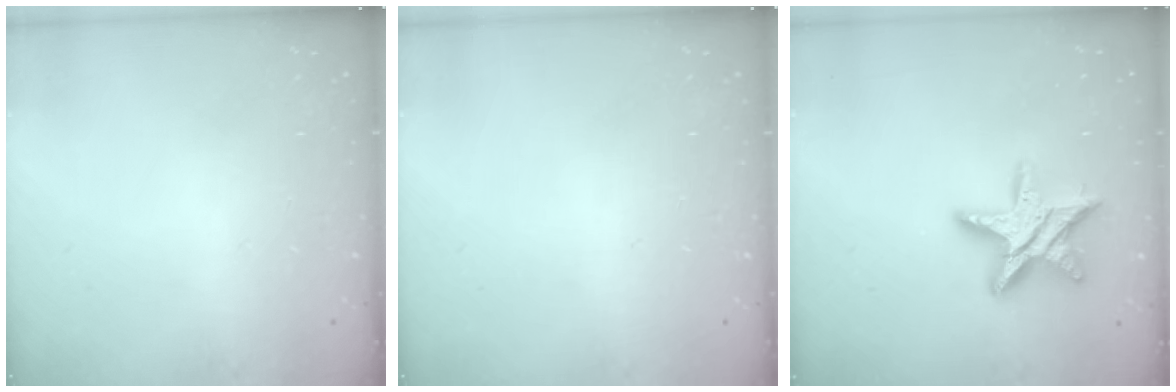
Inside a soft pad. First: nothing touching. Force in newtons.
{"total": 0.0}
{"total": 13.7, "press": 13.7, "slide": 1.0}